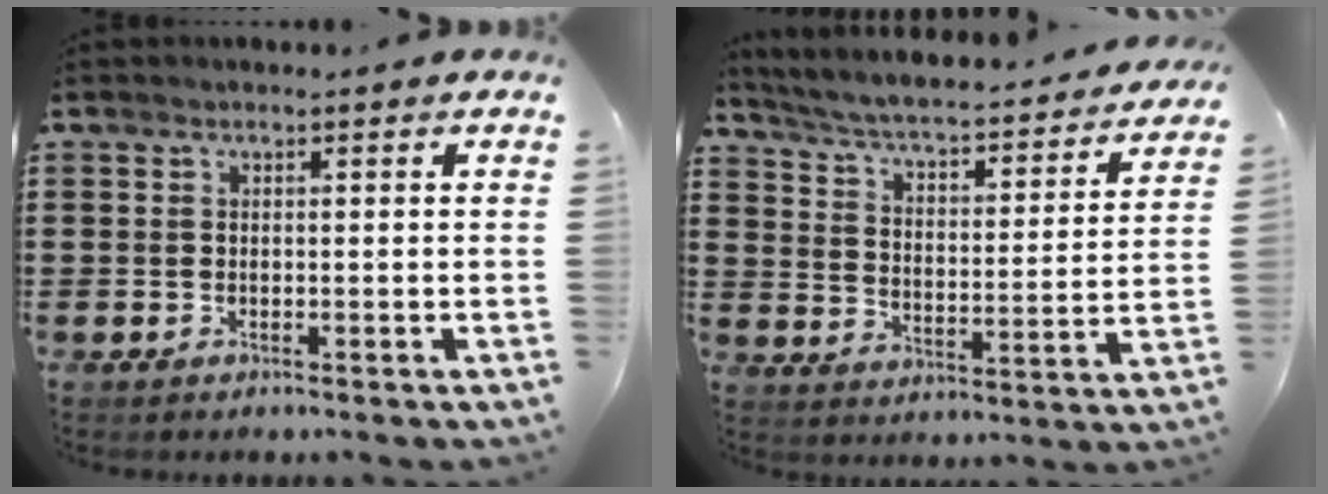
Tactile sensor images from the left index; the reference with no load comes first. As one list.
[{"total": 3.4, "force": [3.0, 0.2, 1.6], "torque": [-0.051, -0.033, 0.040]}]